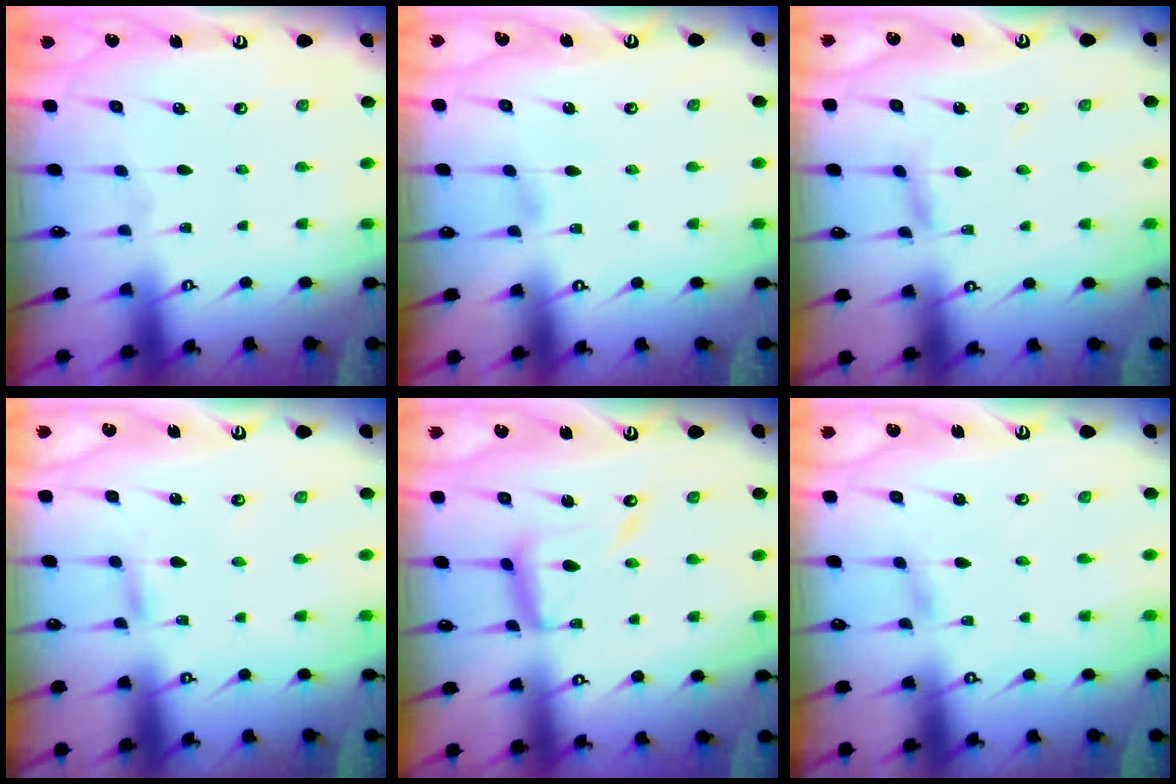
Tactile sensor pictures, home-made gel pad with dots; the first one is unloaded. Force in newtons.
{"total": 2.4, "press": 2.4, "slide": 0.3}
{"total": 2.9, "press": 2.9, "slide": 0.3}
{"total": 2.3, "press": 2.3, "slide": 0.1}
{"total": 12.5, "press": 12.5, "slide": 1.1}
{"total": 1.5, "press": 1.5, "slide": 0.2}